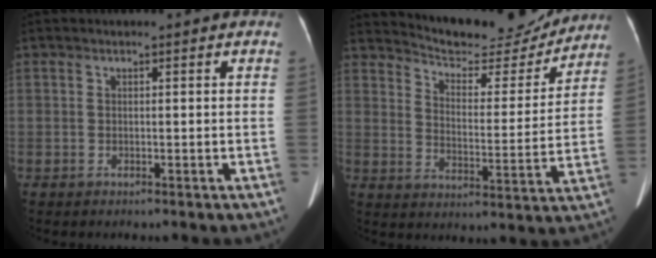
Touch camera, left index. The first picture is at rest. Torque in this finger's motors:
{"motor_torque": [-0.36, -0.99, 0.05, 0.00]}